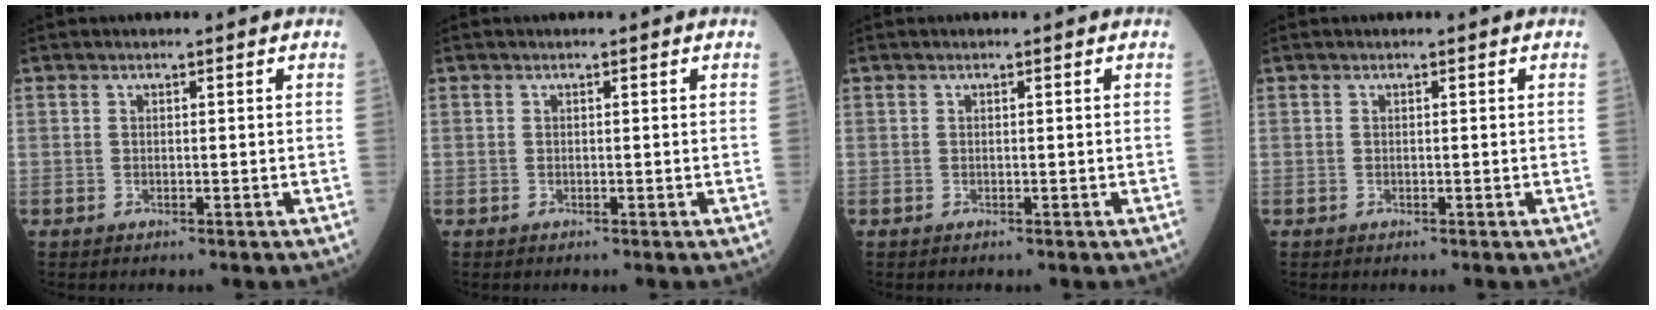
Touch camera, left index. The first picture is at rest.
{"total": 0.0}
{"total": 0.0}
{"total": 0.0}